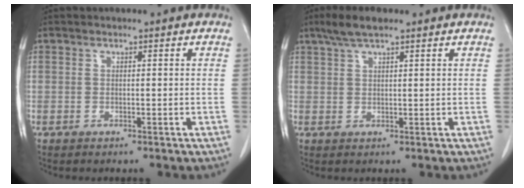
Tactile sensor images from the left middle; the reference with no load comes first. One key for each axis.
{"total": 4.3, "fx": 3.2, "fy": 0.8, "fz": 2.9, "tx": -0.064, "ty": 0.013, "tz": 0.062}